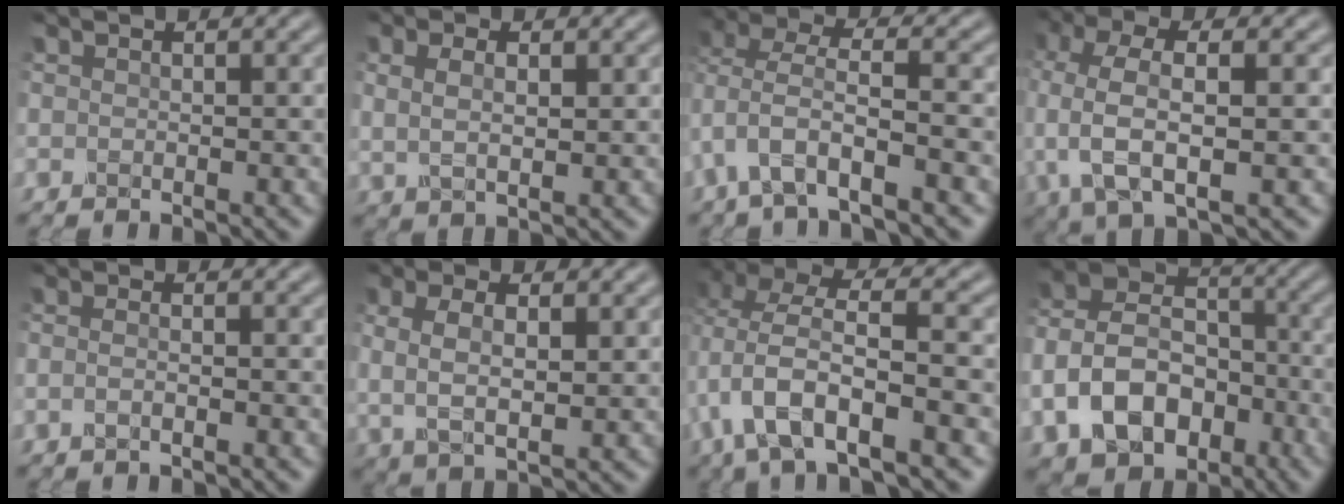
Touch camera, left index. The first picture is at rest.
{"total": 2.8, "force": [1.0, 1.3, 2.3], "torque": [-0.041, -0.007, 0.023]}
{"total": 5.5, "force": [-2.2, 2.5, 4.4], "torque": [-0.087, 0.001, -0.047]}
{"total": 7.3, "force": [-0.7, 3.4, 6.5], "torque": [-0.136, 0.006, -0.023]}
{"total": 1.5, "force": [-0.4, 0.7, 1.3], "torque": [-0.018, -0.002, -0.018]}
{"total": 4.3, "force": [0.8, 1.9, 3.8], "torque": [-0.078, -0.002, 0.016]}
{"total": 8.0, "force": [-1.2, 3.1, 7.3], "torque": [-0.146, 0.009, -0.032]}
{"total": 9.6, "force": [-3.8, 6.8, 5.6], "torque": [-0.110, 0.000, -0.082]}